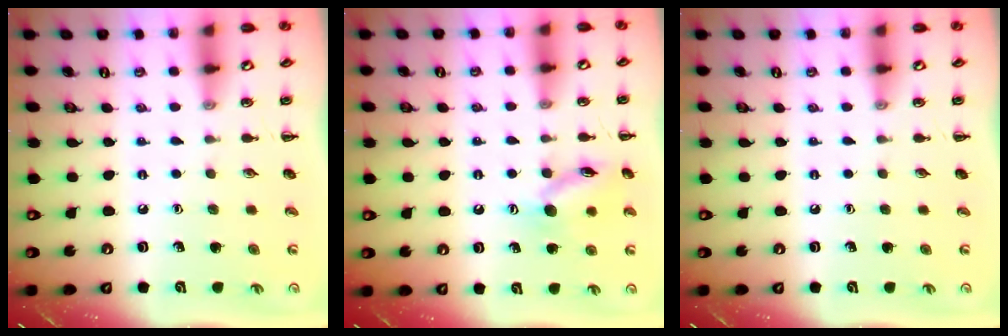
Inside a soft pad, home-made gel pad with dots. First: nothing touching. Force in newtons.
{"total": 12.3, "press": 12.2, "slide": 0.8}
{"total": 0.0}